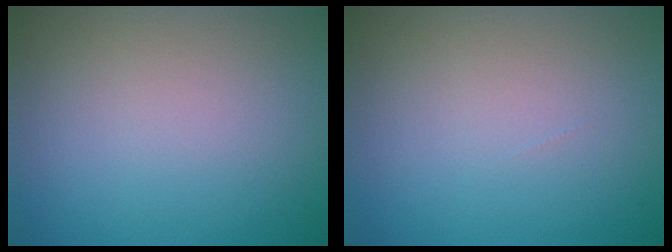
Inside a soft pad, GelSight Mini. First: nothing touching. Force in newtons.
{"total": 0.0}